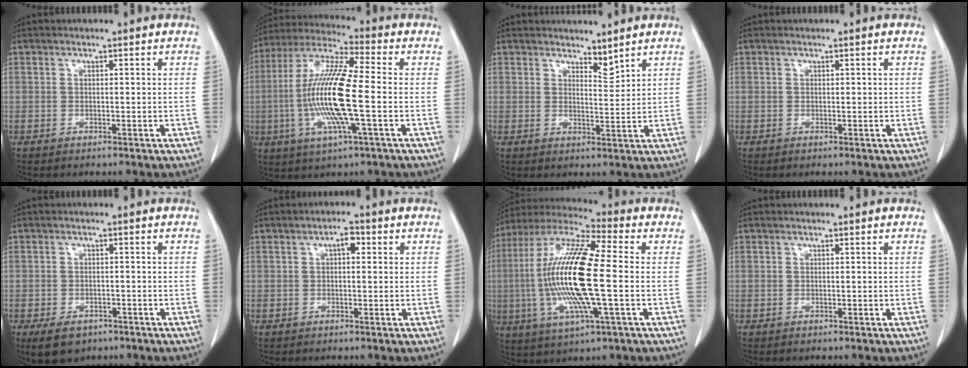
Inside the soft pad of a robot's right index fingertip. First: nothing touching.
{"total": 15.6, "force": [-2.3, 1.3, 15.4], "torque": [-0.318, -0.006, -0.051]}
{"total": 2.6, "force": [2.5, 0.4, 0.7], "torque": [-0.009, -0.008, 0.043]}
{"total": 0.0}
{"total": 5.2, "force": [-3.4, 3.3, 2.3], "torque": [-0.040, -0.004, -0.045]}
{"total": 2.2, "force": [0.6, 1.0, 1.9], "torque": [-0.028, 0.010, 0.006]}
{"total": 19.0, "force": [-1.4, 2.3, 18.8], "torque": [-0.389, -0.003, -0.035]}
{"total": 0.0}